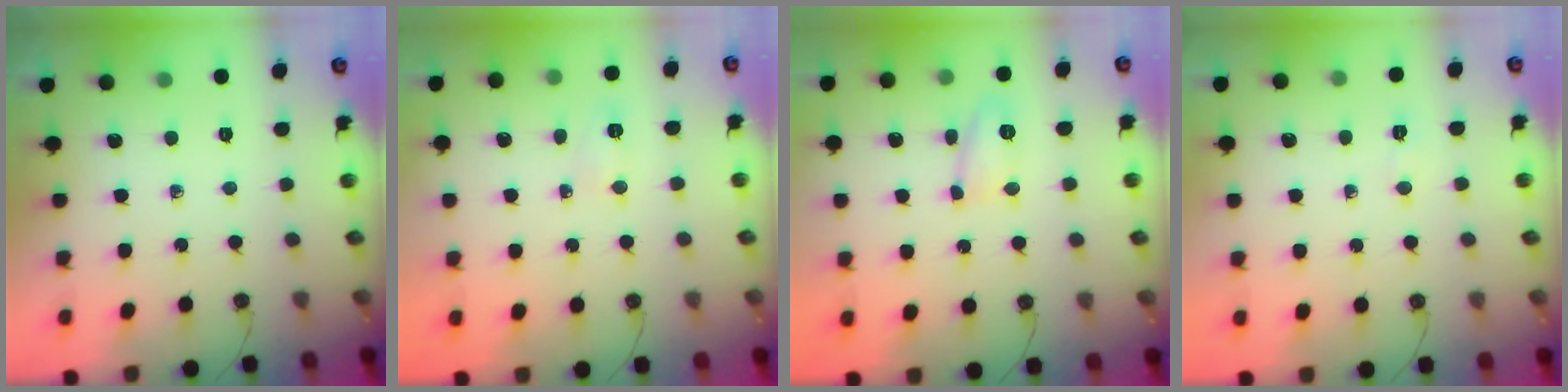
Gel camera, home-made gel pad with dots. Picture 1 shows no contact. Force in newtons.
{"total": 4.1, "press": 4.0, "slide": 0.5}
{"total": 9.6, "press": 8.5, "slide": 4.4}
{"total": 14.1, "press": 4.2, "slide": 13.5}